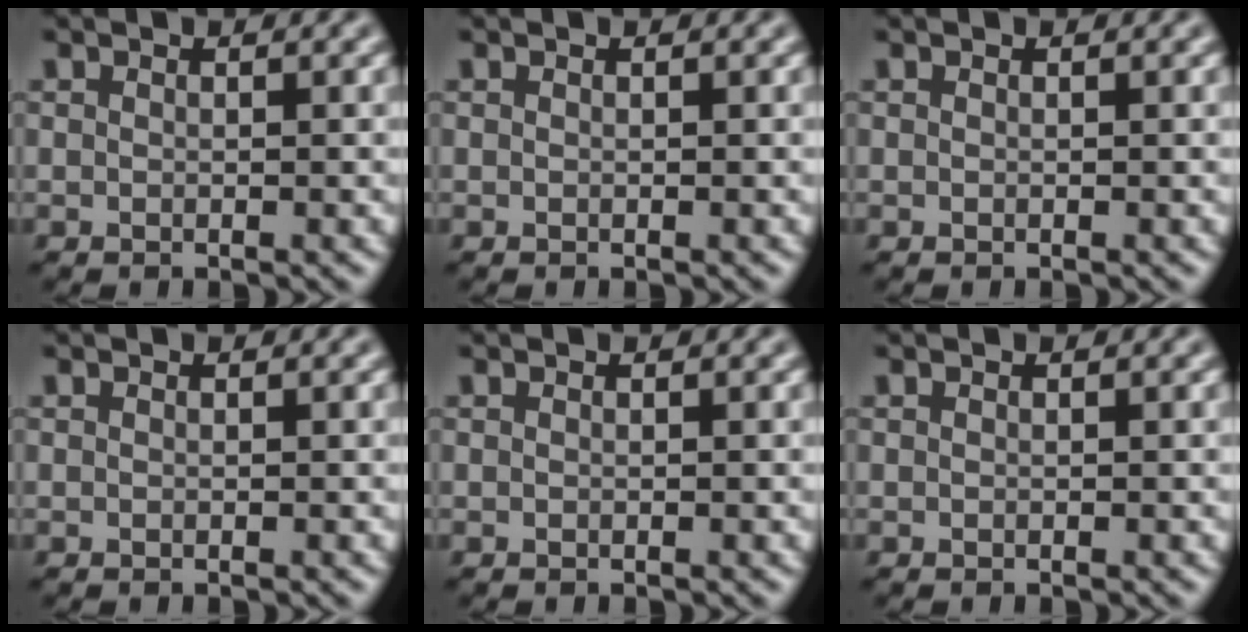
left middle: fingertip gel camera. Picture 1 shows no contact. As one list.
[{"total": 0.0}, {"total": 0.0}, {"total": 0.0}, {"total": 0.0}, {"total": 0.0}]